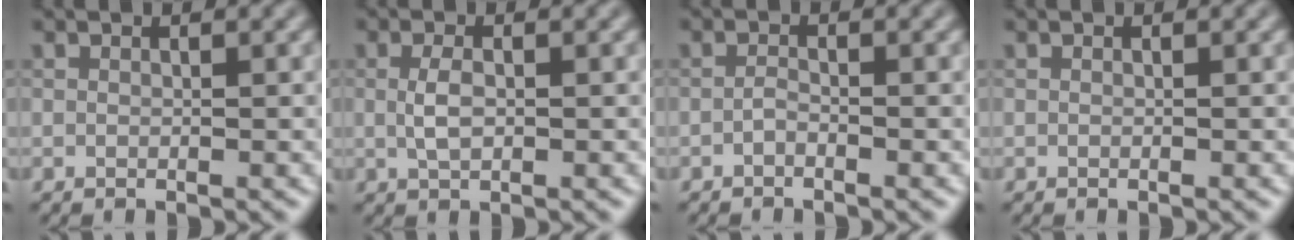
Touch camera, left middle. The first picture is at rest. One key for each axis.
{"total": 2.0, "fx": 0.1, "fy": 0.9, "fz": 1.7, "tx": -0.041, "ty": -0.001, "tz": 0.002}
{"total": 0.8, "fx": -0.5, "fy": 0.2, "fz": 0.5, "tx": -0.011, "ty": 0.001, "tz": -0.012}
{"total": 0.0}